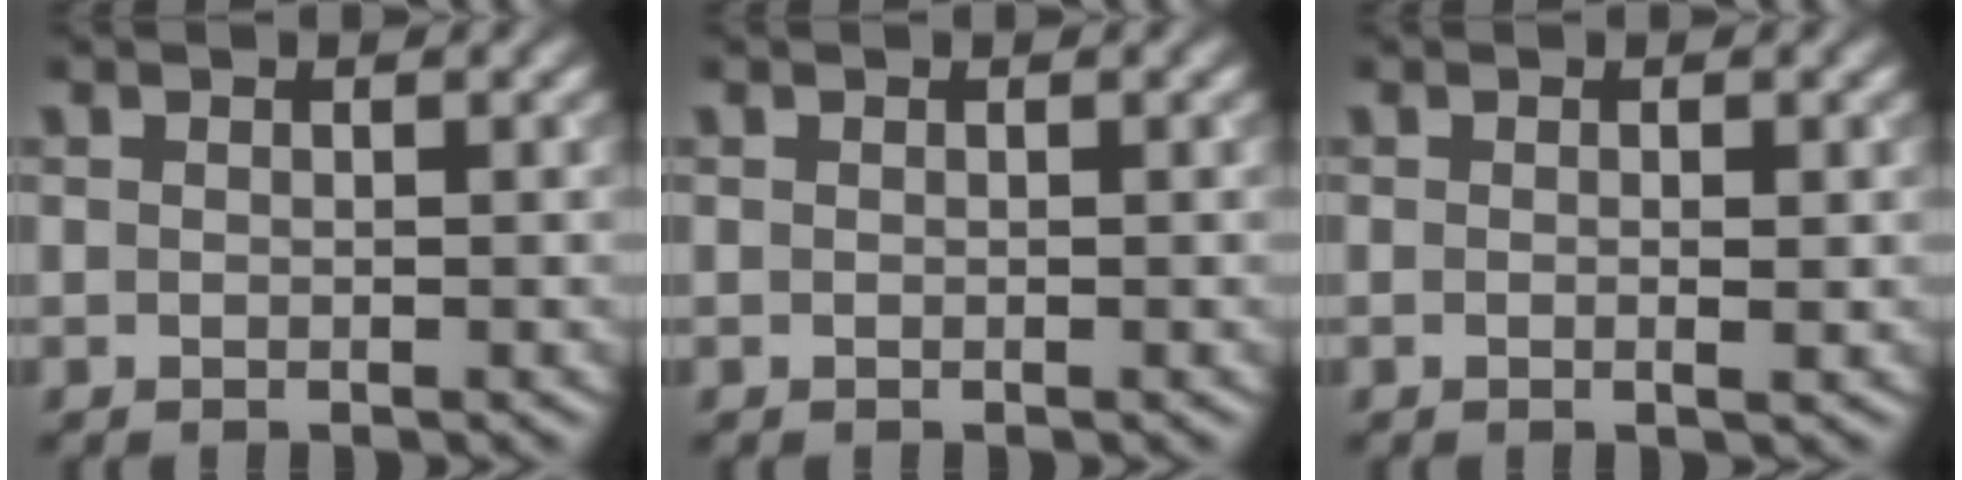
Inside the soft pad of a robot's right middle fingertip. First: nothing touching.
{"total": 0.0}
{"total": 0.9, "force": [0.0, 0.1, 0.9], "torque": [-0.013, -0.002, -0.001]}